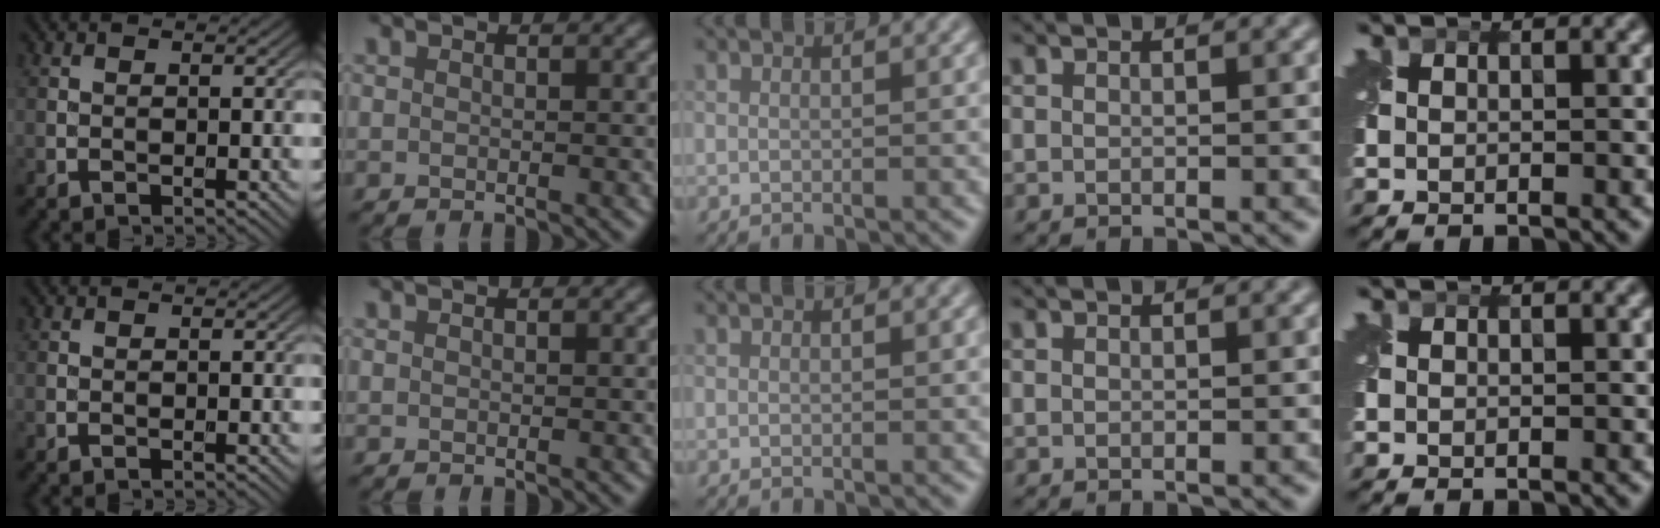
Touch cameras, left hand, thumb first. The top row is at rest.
{}